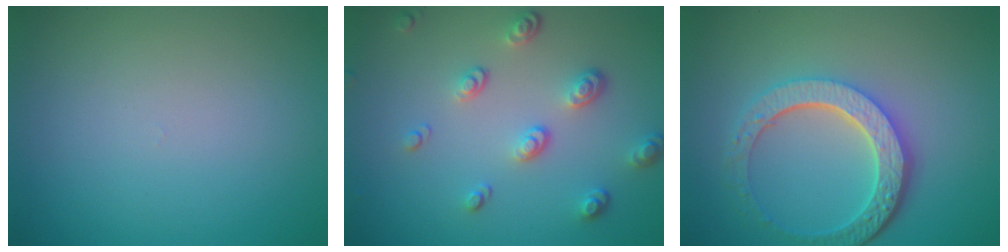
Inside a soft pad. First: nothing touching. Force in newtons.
{"total": 3.4, "press": 2.6, "slide": 2.3}
{"total": 5.8, "press": 4.3, "slide": 3.8}